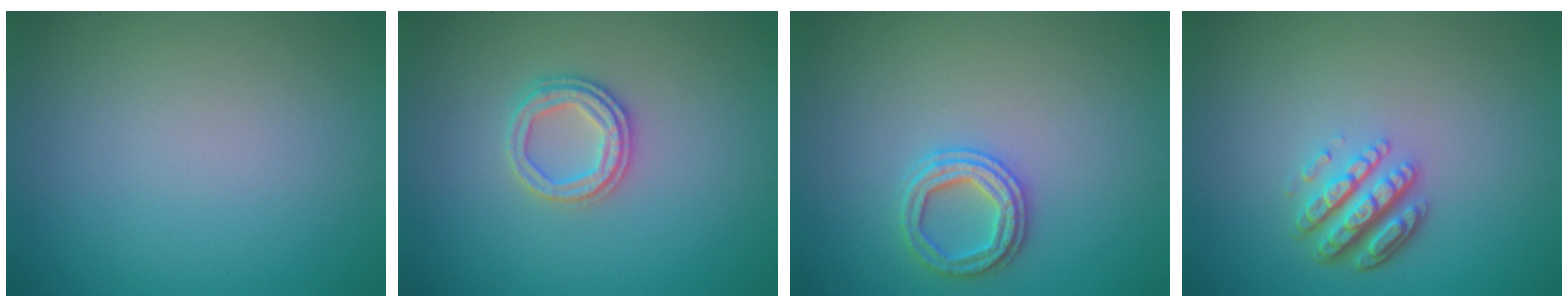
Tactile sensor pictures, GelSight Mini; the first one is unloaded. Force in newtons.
{"total": 2.5, "press": 2.4, "slide": 0.6}
{"total": 2.4, "press": 2.4, "slide": 0.1}
{"total": 4.5, "press": 3.3, "slide": 3.1}